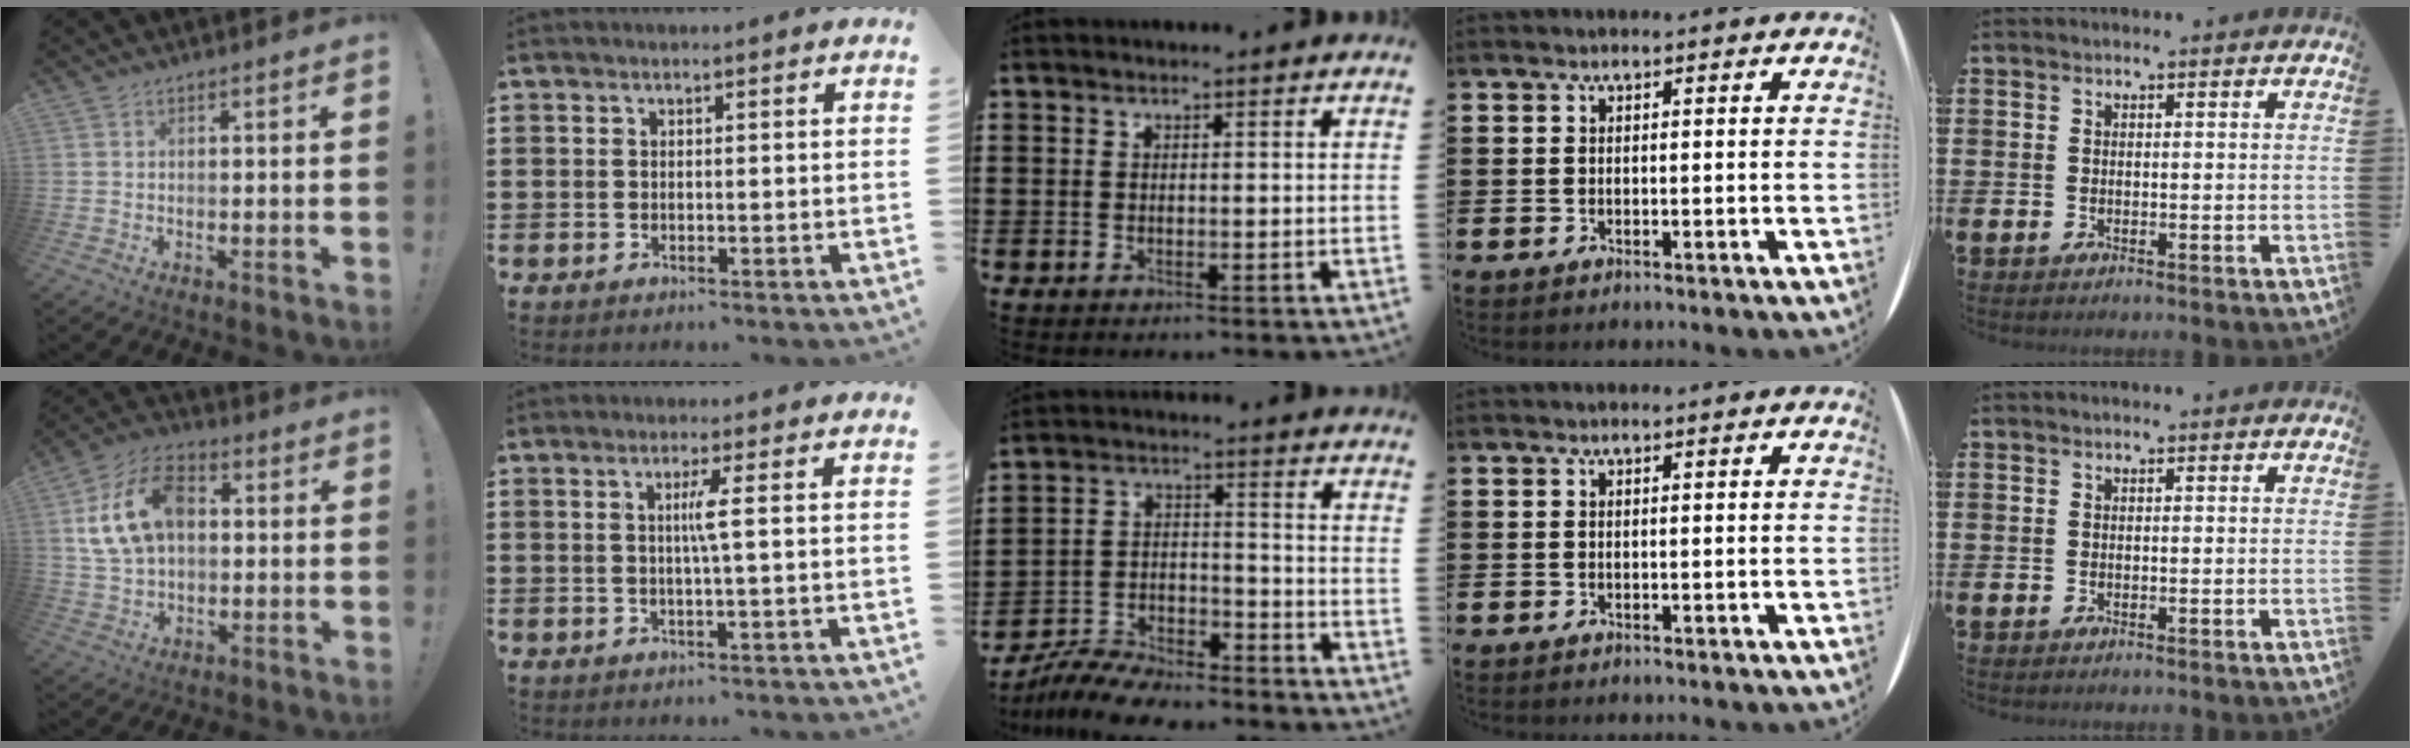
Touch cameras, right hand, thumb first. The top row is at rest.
{"thumb": {"total": 16.3, "force": [3.3, 11.3, 11.3], "torque": [-0.197, 0.006, 0.065]}, "index": {"total": 2.8, "force": [0.2, -0.6, 2.7], "torque": [-0.052, -0.006, -0.002]}, "middle": {"total": 7.6, "force": [-7.4, 1.2, 1.6], "torque": [-0.027, 0.019, -0.143]}}